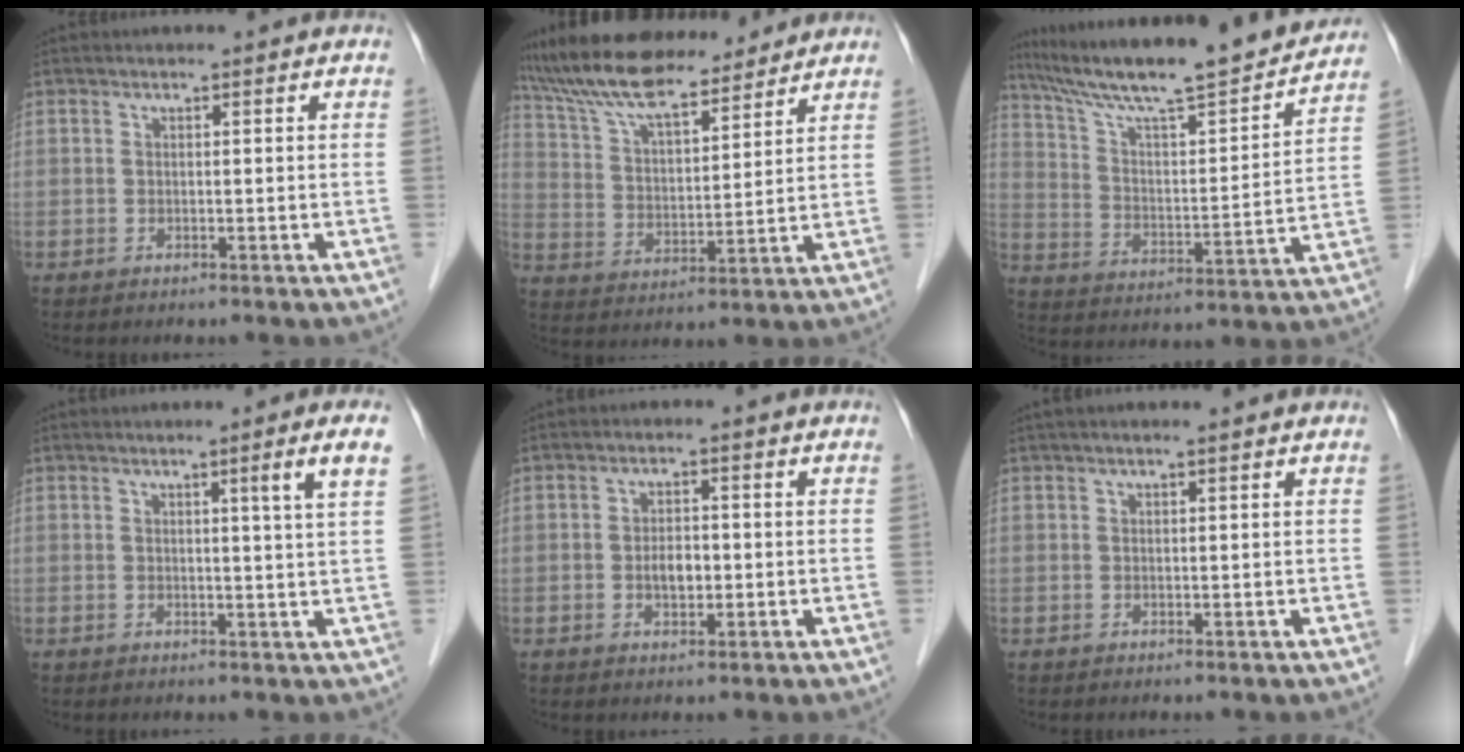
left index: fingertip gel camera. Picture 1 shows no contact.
{"total": 15.5, "force": [13.9, 3.2, 6.0], "torque": [-0.112, 0.025, 0.247]}
{"total": 22.6, "force": [19.7, 1.6, 11.0], "torque": [-0.186, -0.004, 0.302]}
{"total": 3.8, "force": [1.7, -1.3, 3.2], "torque": [-0.047, -0.012, 0.029]}
{"total": 3.0, "force": [-0.5, 1.6, 2.4], "torque": [-0.043, 0.001, -0.007]}
{"total": 2.0, "force": [1.5, 0.1, 1.3], "torque": [-0.019, 0.020, 0.023]}